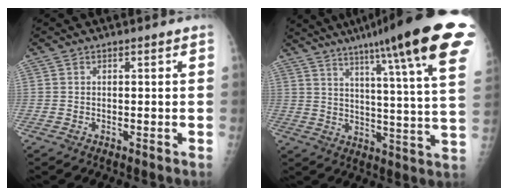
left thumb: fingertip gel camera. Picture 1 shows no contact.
{"total": 26.2, "force": [16.1, 2.3, 20.5], "torque": [-0.271, -0.049, 0.216]}